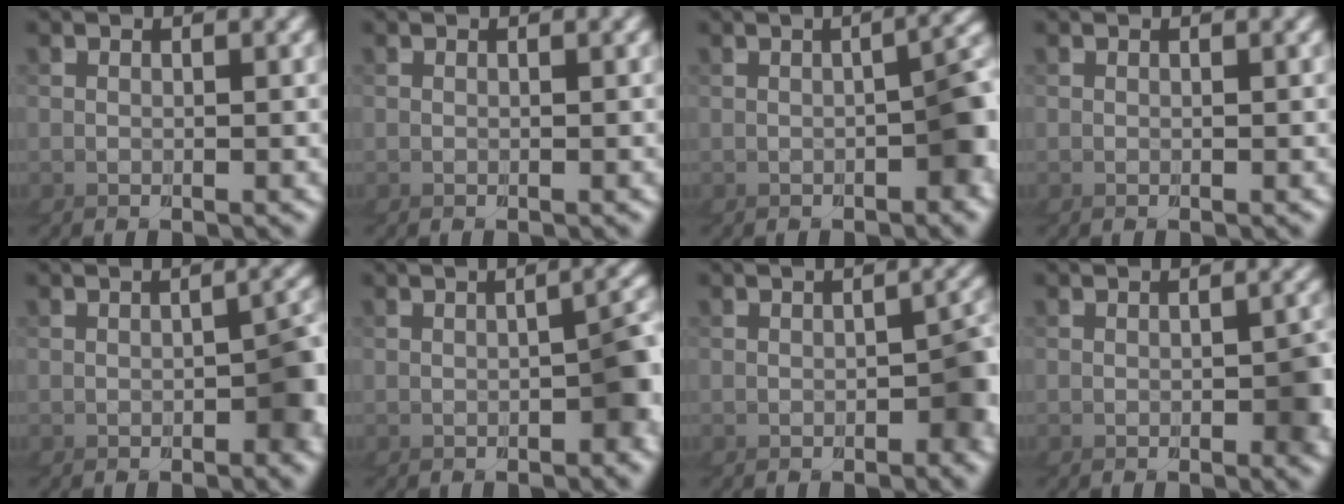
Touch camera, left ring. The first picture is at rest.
{"total": 0.0}
{"total": 4.9, "force": [-1.2, 1.1, 4.6], "torque": [-0.050, 0.011, -0.016]}
{"total": 0.0}
{"total": 3.4, "force": [-1.0, 0.8, 3.1], "torque": [-0.039, 0.002, -0.014]}
{"total": 4.3, "force": [-1.1, 0.9, 4.1], "torque": [-0.045, 0.009, -0.014]}
{"total": 3.3, "force": [-1.2, 1.4, 2.7], "torque": [-0.033, -0.004, -0.017]}
{"total": 2.0, "force": [-0.7, 0.4, 1.8], "torque": [-0.010, 0.005, -0.014]}